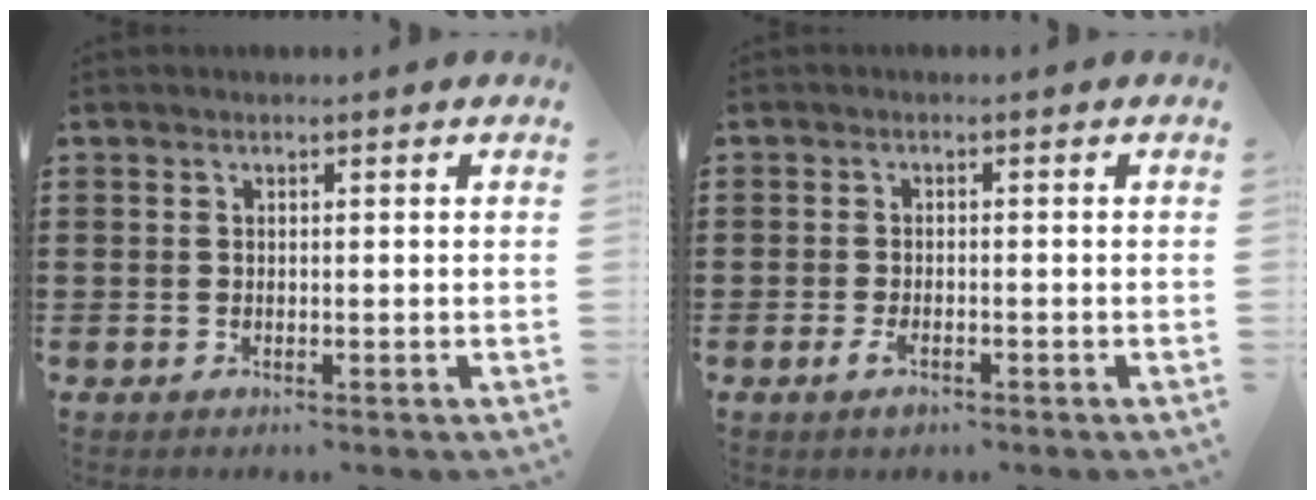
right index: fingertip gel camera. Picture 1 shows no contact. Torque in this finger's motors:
{"motor_torque": [0.21, 0.16, 0.02, 0.06]}